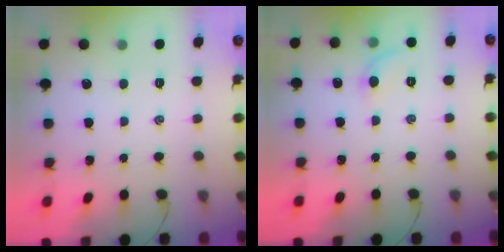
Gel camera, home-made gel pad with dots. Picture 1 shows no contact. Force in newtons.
{"total": 5.8, "press": 5.6, "slide": 1.4}